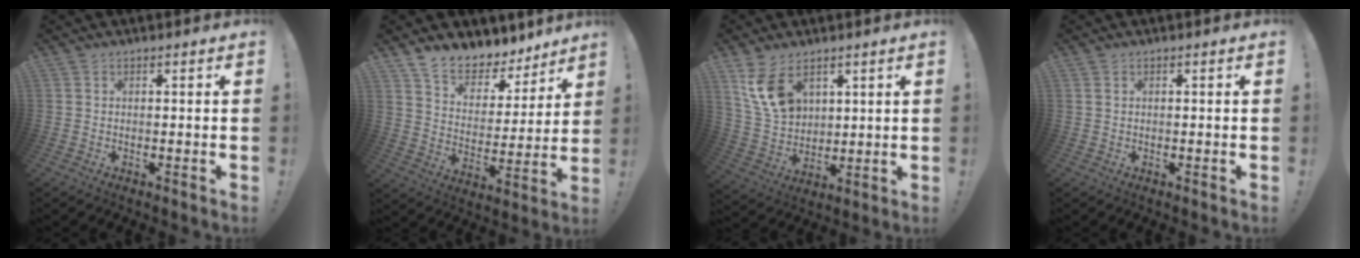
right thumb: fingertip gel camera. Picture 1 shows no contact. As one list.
[{"total": 9.8, "force": [8.6, 4.3, 2.1], "torque": [-0.049, -0.075, 0.158]}, {"total": 12.7, "force": [7.2, 7.9, 7.0], "torque": [-0.144, -0.026, 0.146]}, {"total": 0.8, "force": [0.5, 0.4, 0.5], "torque": [-0.018, 0.004, 0.012]}]